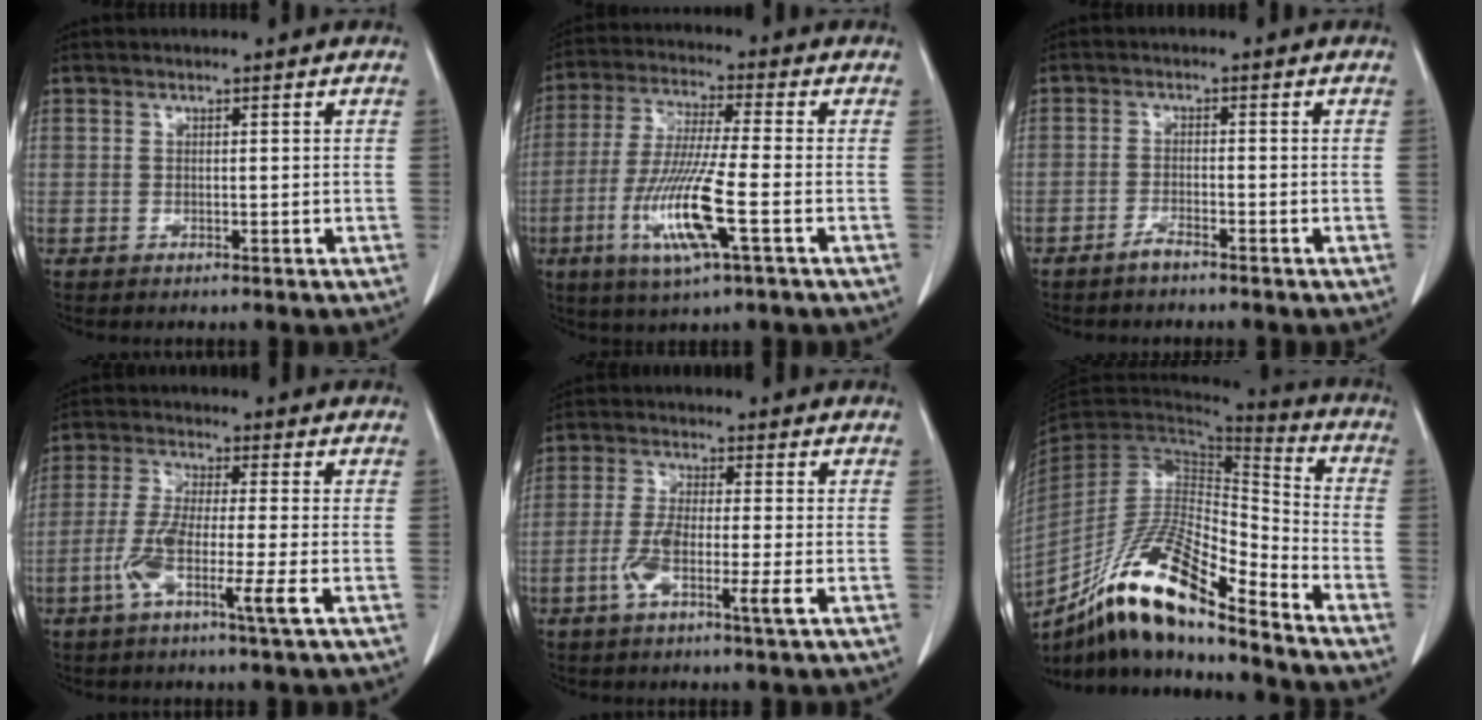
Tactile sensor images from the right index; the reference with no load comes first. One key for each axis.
{"total": 12.6, "fx": -4.0, "fy": 0.5, "fz": 11.9, "tx": -0.245, "ty": -0.020, "tz": -0.078}
{"total": 2.0, "fx": -1.8, "fy": 0.2, "fz": 1.0, "tx": -0.024, "ty": -0.002, "tz": -0.034}
{"total": 8.4, "fx": -3.1, "fy": -0.2, "fz": 7.8, "tx": -0.150, "ty": -0.009, "tz": -0.063}
{"total": 6.5, "fx": -2.2, "fy": 0.3, "fz": 6.1, "tx": -0.120, "ty": -0.003, "tz": -0.044}
{"total": 18.7, "fx": -13.8, "fy": 2.9, "fz": 12.3, "tx": -0.234, "ty": -0.007, "tz": -0.251}